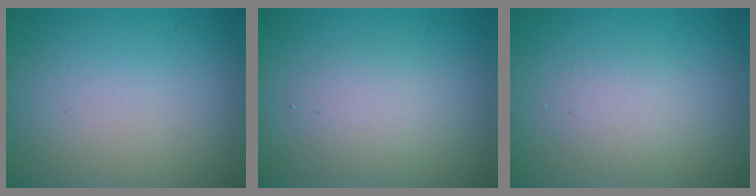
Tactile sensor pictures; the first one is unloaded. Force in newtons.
{"total": 2.5, "press": 2.5, "slide": 0.1}
{"total": 1.8, "press": 1.8, "slide": 0.0}